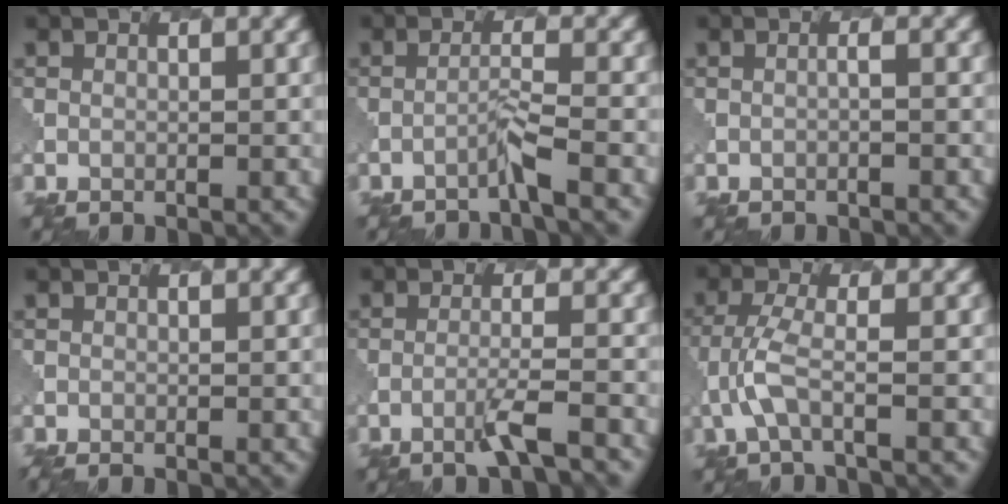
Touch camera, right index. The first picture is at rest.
{"total": 1.5, "force": [-1.0, -0.2, 1.2], "torque": [-0.013, 0.011, -0.027]}
{"total": 0.7, "force": [-0.2, 0.1, 0.6], "torque": [-0.003, 0.003, -0.009]}
{"total": 1.2, "force": [-0.9, 0.4, 0.7], "torque": [-0.001, 0.001, -0.011]}
{"total": 2.5, "force": [-1.5, 0.0, 2.0], "torque": [-0.033, 0.005, -0.037]}
{"total": 2.7, "force": [-1.0, 0.5, 2.4], "torque": [-0.058, 0.004, -0.027]}